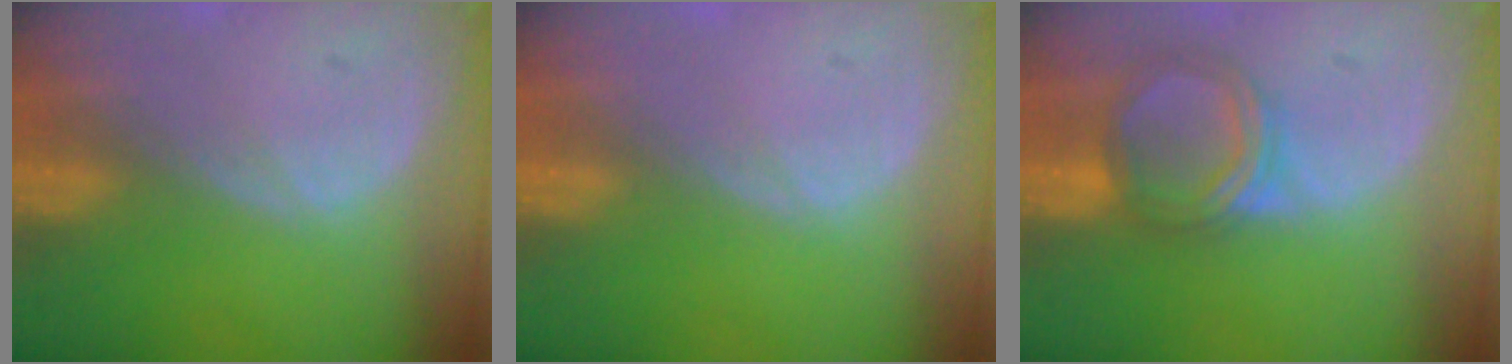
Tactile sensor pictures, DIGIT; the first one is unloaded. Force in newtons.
{"total": 0.0}
{"total": 5.4, "press": 5.1, "slide": 1.7}